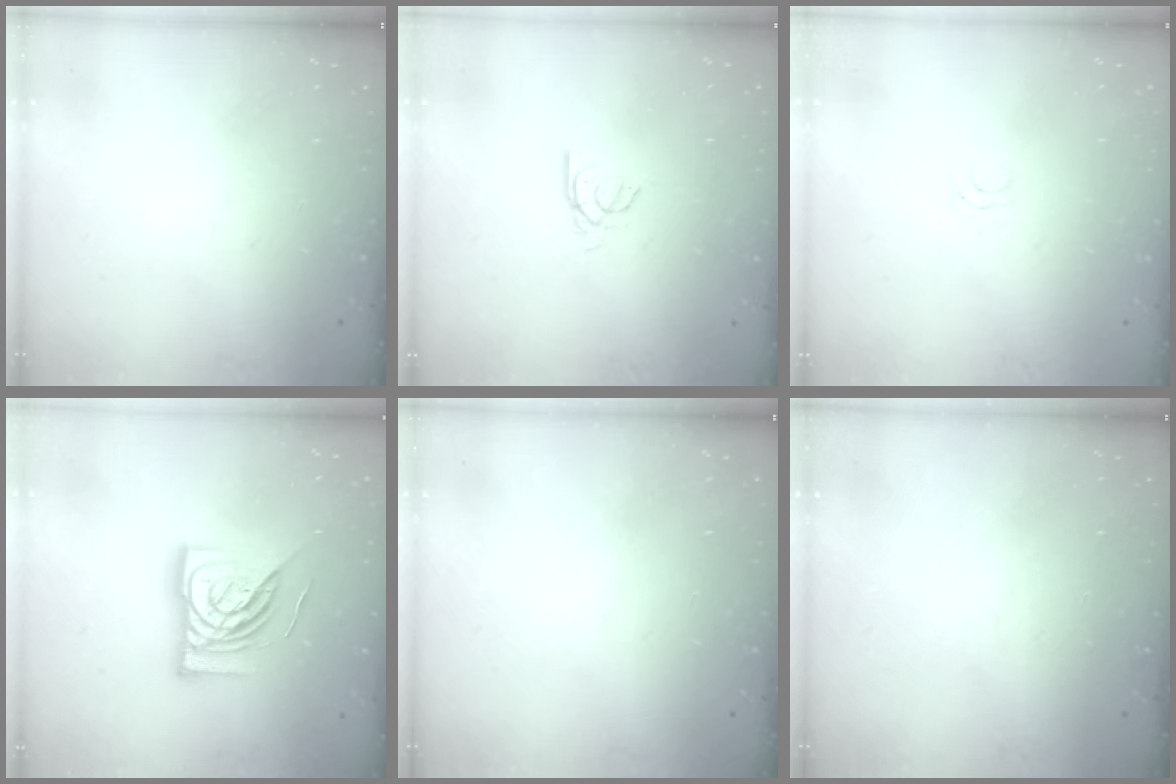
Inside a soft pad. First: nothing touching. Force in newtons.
{"total": 2.3, "press": 2.3, "slide": 0.2}
{"total": 1.1, "press": 1.1, "slide": 0.1}
{"total": 15.0, "press": 15.0, "slide": 1.4}
{"total": 0.0}
{"total": 0.0}